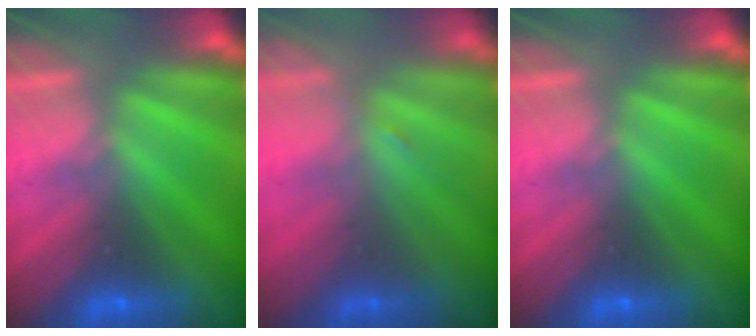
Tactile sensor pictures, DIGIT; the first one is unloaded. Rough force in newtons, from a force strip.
{"total": 1.1}
{"total": 0.0}